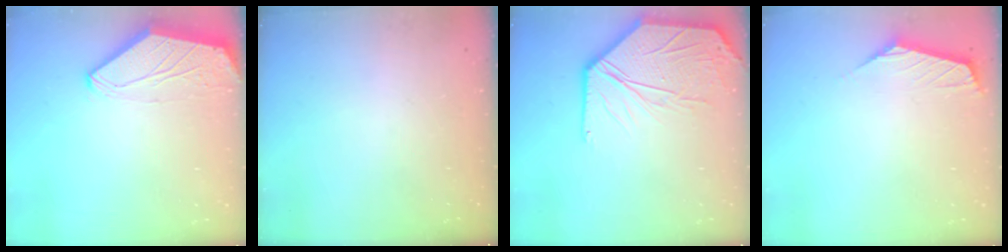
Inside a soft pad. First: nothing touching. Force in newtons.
{"total": 0.0}
{"total": 15.2, "press": 15.1, "slide": 1.8}
{"total": 1.0, "press": 1.0, "slide": 0.2}